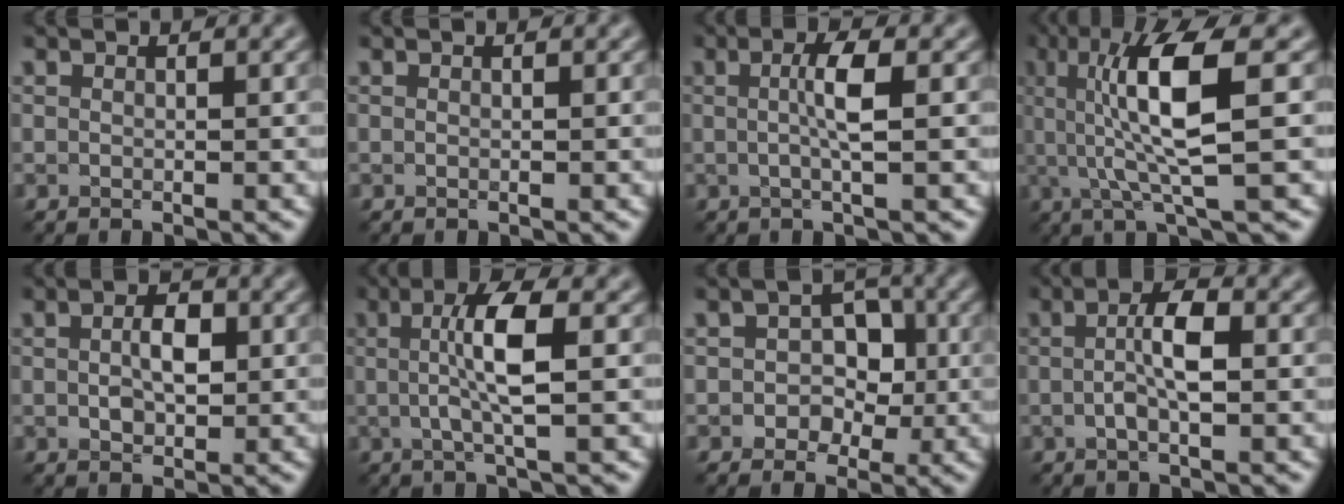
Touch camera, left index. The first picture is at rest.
{"total": 0.0}
{"total": 2.9, "force": [0.1, 0.4, 2.8], "torque": [-0.054, 0.003, 0.000]}
{"total": 7.9, "force": [1.1, 1.6, 7.7], "torque": [-0.135, 0.000, 0.023]}
{"total": 3.0, "force": [0.2, 1.8, 2.4], "torque": [-0.048, 0.002, 0.004]}
{"total": 4.7, "force": [0.4, 0.9, 4.6], "torque": [-0.086, 0.004, 0.005]}
{"total": 3.8, "force": [-0.4, 3.1, 2.1], "torque": [-0.002, -0.001, -0.019]}
{"total": 3.4, "force": [-0.1, 1.0, 3.2], "torque": [-0.062, 0.004, -0.005]}